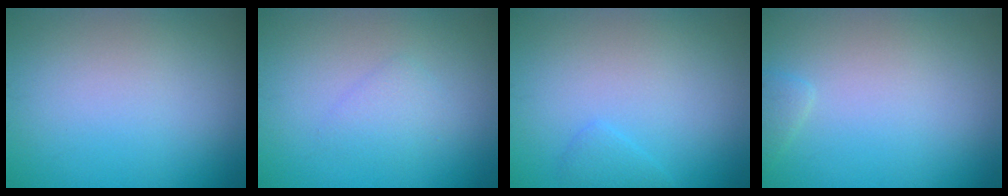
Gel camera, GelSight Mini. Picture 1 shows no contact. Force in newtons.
{"total": 1.5, "press": 1.5, "slide": 0.1}
{"total": 1.0, "press": 1.0, "slide": 0.1}
{"total": 0.9, "press": 0.9, "slide": 0.1}